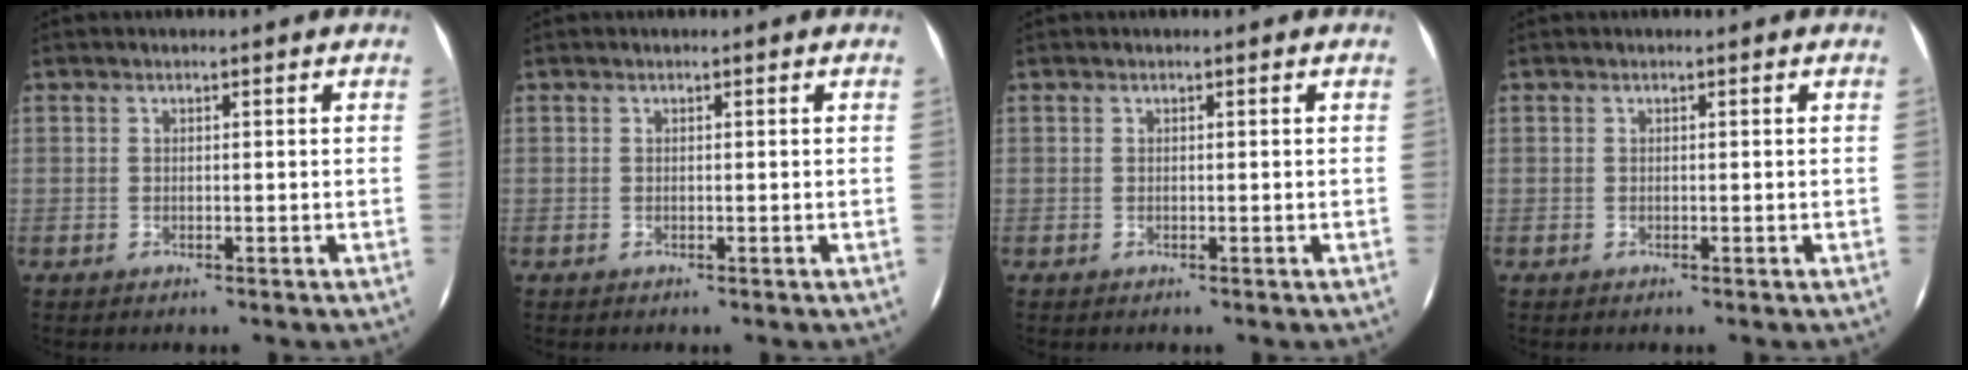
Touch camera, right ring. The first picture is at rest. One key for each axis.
{"total": 0.0}
{"total": 0.0}
{"total": 0.0}